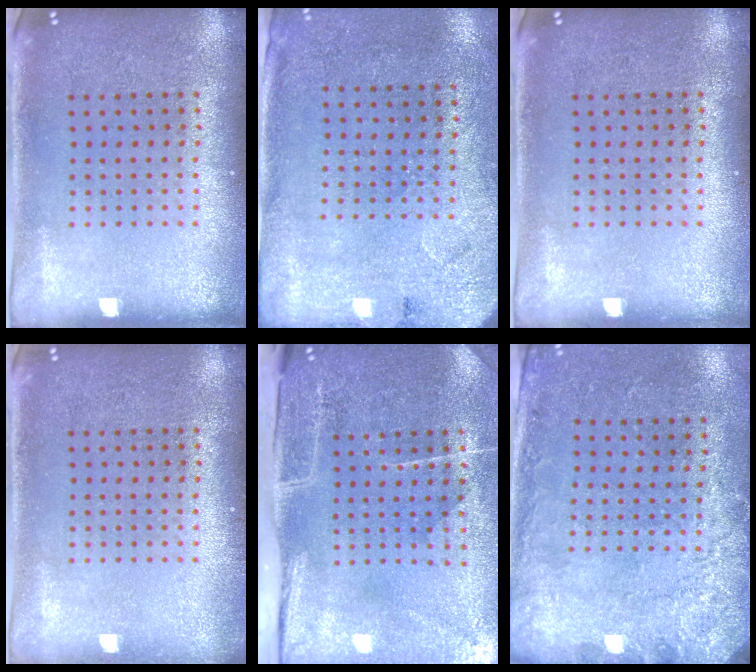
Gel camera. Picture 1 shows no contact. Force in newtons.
{"total": 2.7, "press": 2.2, "slide": 1.5}
{"total": 0.0}
{"total": 0.6, "press": 0.6, "slide": 0.1}
{"total": 4.7, "press": 3.8, "slide": 2.8}
{"total": 2.7, "press": 2.0, "slide": 1.9}